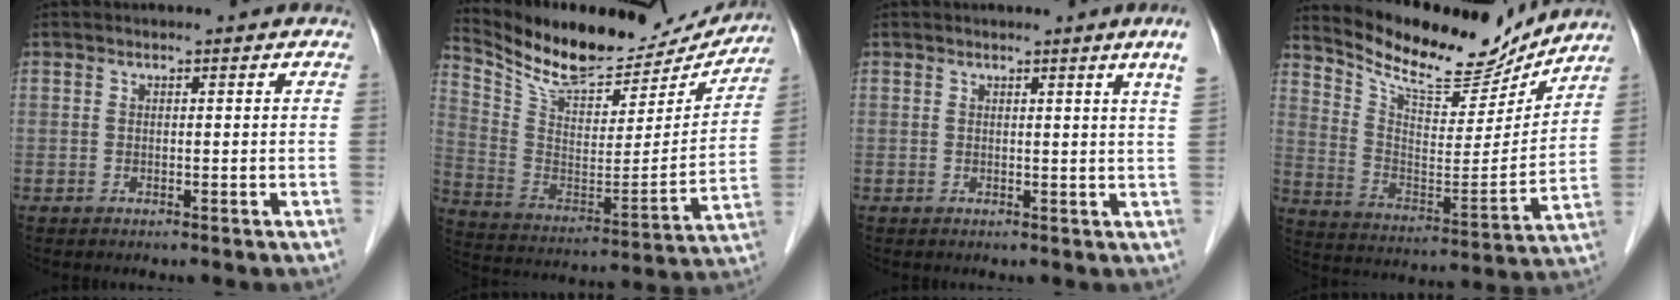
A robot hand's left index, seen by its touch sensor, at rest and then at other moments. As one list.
[{"total": 22.3, "force": [20.2, 6.9, 6.6], "torque": [-0.122, -0.017, 0.311]}, {"total": 4.2, "force": [2.8, -1.2, 2.9], "torque": [-0.037, -0.014, 0.022]}, {"total": 16.5, "force": [15.4, 3.6, 4.9], "torque": [-0.101, -0.026, 0.249]}]